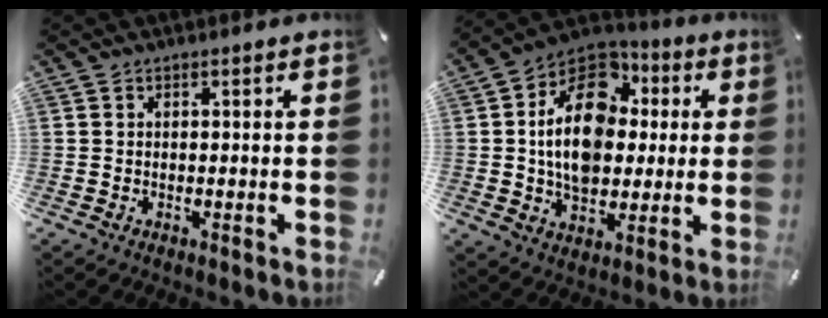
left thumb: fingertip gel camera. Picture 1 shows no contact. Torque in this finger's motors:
{"motor_torque": [2.55, 2.46, 1.31, -0.95, 0.57]}